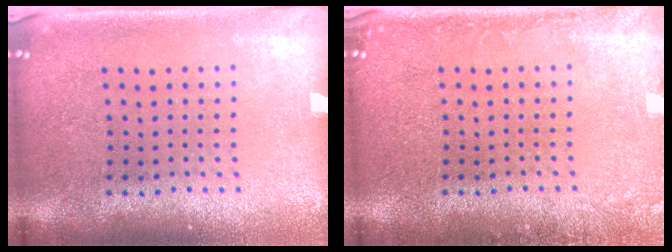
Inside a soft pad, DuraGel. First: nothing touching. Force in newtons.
{"total": 1.4, "press": 1.4, "slide": 0.2}